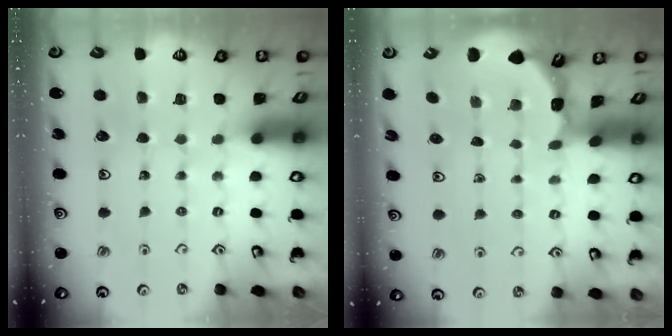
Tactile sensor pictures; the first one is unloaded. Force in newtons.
{"total": 1.7, "press": 1.7, "slide": 0.1}